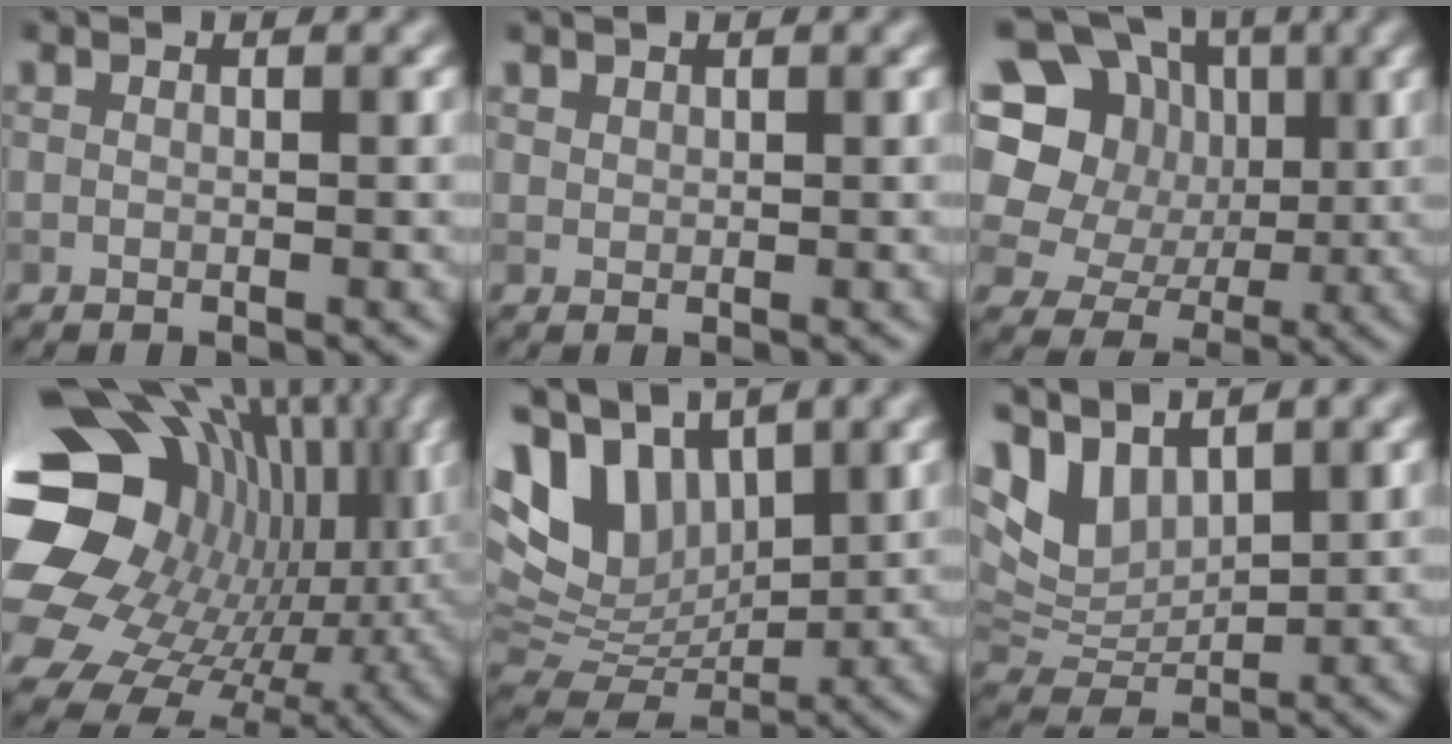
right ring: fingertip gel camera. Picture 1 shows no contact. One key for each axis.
{"total": 0.9, "fx": 0.7, "fy": 0.4, "fz": 0.1, "tx": -0.002, "ty": 0.000, "tz": 0.018}
{"total": 14.0, "fx": 3.3, "fy": 12.1, "fz": 6.3, "tx": -0.157, "ty": 0.048, "tz": 0.037}
{"total": 19.8, "fx": 2.3, "fy": 15.0, "fz": 12.7, "tx": -0.224, "ty": -0.030, "tz": 0.060}
{"total": 9.3, "fx": 4.5, "fy": 5.4, "fz": 6.1, "tx": -0.133, "ty": 0.004, "tz": 0.087}
{"total": 5.6, "fx": 3.3, "fy": 2.9, "fz": 3.4, "tx": -0.079, "ty": 0.001, "tz": 0.067}